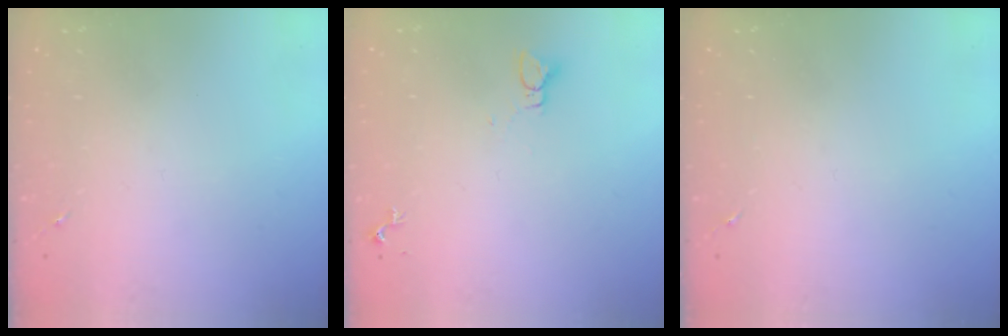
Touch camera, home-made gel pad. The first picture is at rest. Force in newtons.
{"total": 2.2, "press": 2.2, "slide": 0.1}
{"total": 0.0}